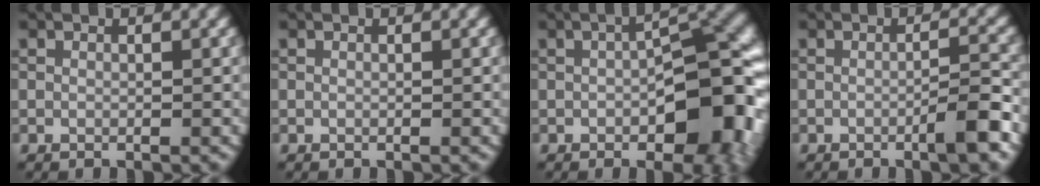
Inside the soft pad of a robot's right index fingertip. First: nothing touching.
{"total": 0.0}
{"total": 9.7, "force": [-2.4, 4.3, 8.3], "torque": [-0.101, 0.009, -0.037]}
{"total": 3.2, "force": [-1.4, 0.4, 2.8], "torque": [-0.037, 0.011, -0.028]}